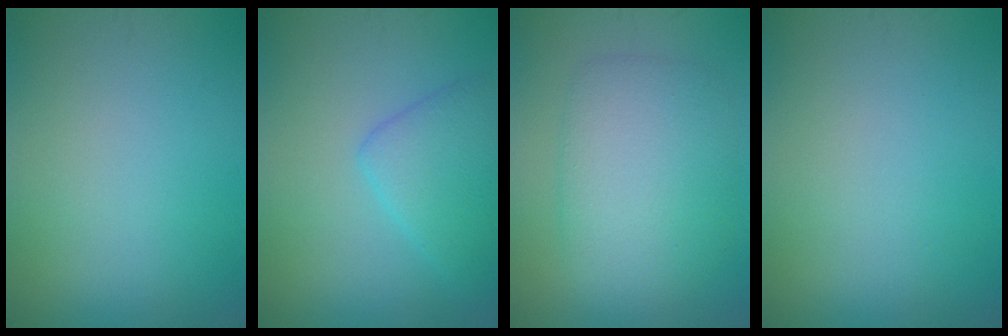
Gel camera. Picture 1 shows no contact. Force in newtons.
{"total": 3.4, "press": 3.4, "slide": 0.3}
{"total": 5.8, "press": 5.8, "slide": 0.1}
{"total": 0.0}